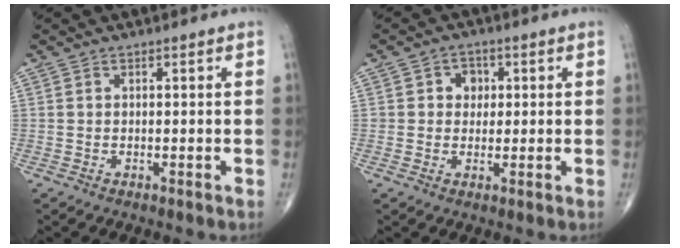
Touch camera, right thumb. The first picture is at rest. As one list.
[{"total": 3.7, "force": [0.8, 3.3, 1.6], "torque": [0.004, 0.004, 0.007]}]